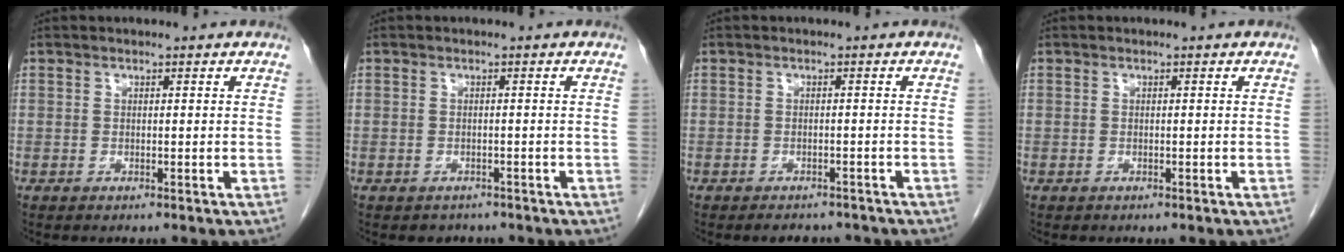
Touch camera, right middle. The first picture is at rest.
{"total": 2.0, "force": [-1.6, 1.2, 0.0], "torque": [-0.008, 0.002, -0.025]}
{"total": 3.8, "force": [-3.4, 1.6, 0.7], "torque": [-0.003, 0.002, -0.043]}
{"total": 0.0}